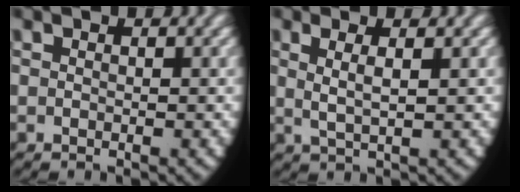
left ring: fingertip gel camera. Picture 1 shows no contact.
{"total": 2.7, "force": [1.0, 0.5, 2.5], "torque": [-0.053, 0.002, 0.022]}